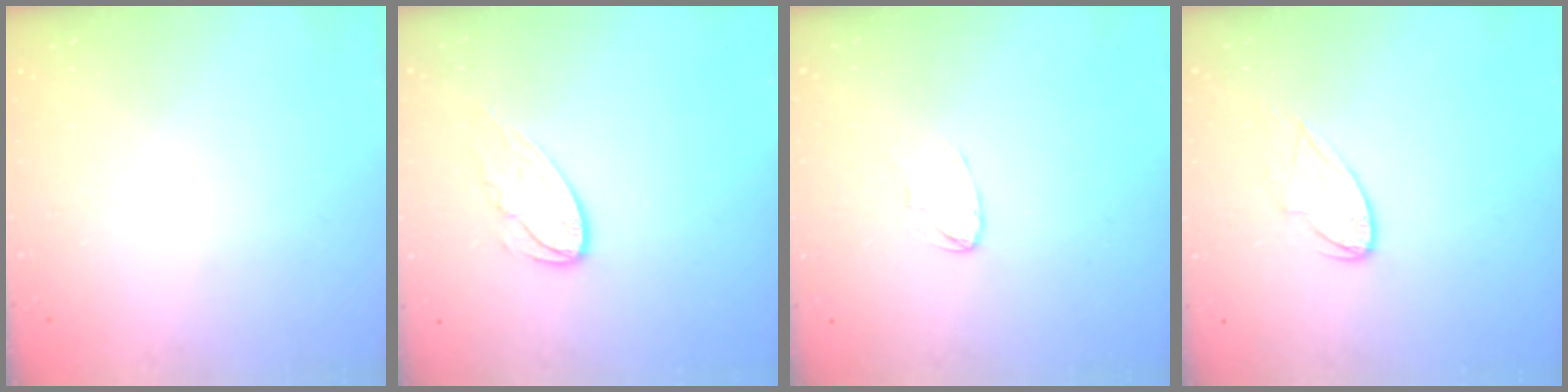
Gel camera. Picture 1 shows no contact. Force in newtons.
{"total": 7.5, "press": 7.5, "slide": 0.3}
{"total": 3.4, "press": 3.4, "slide": 0.2}
{"total": 7.2, "press": 7.2, "slide": 0.4}